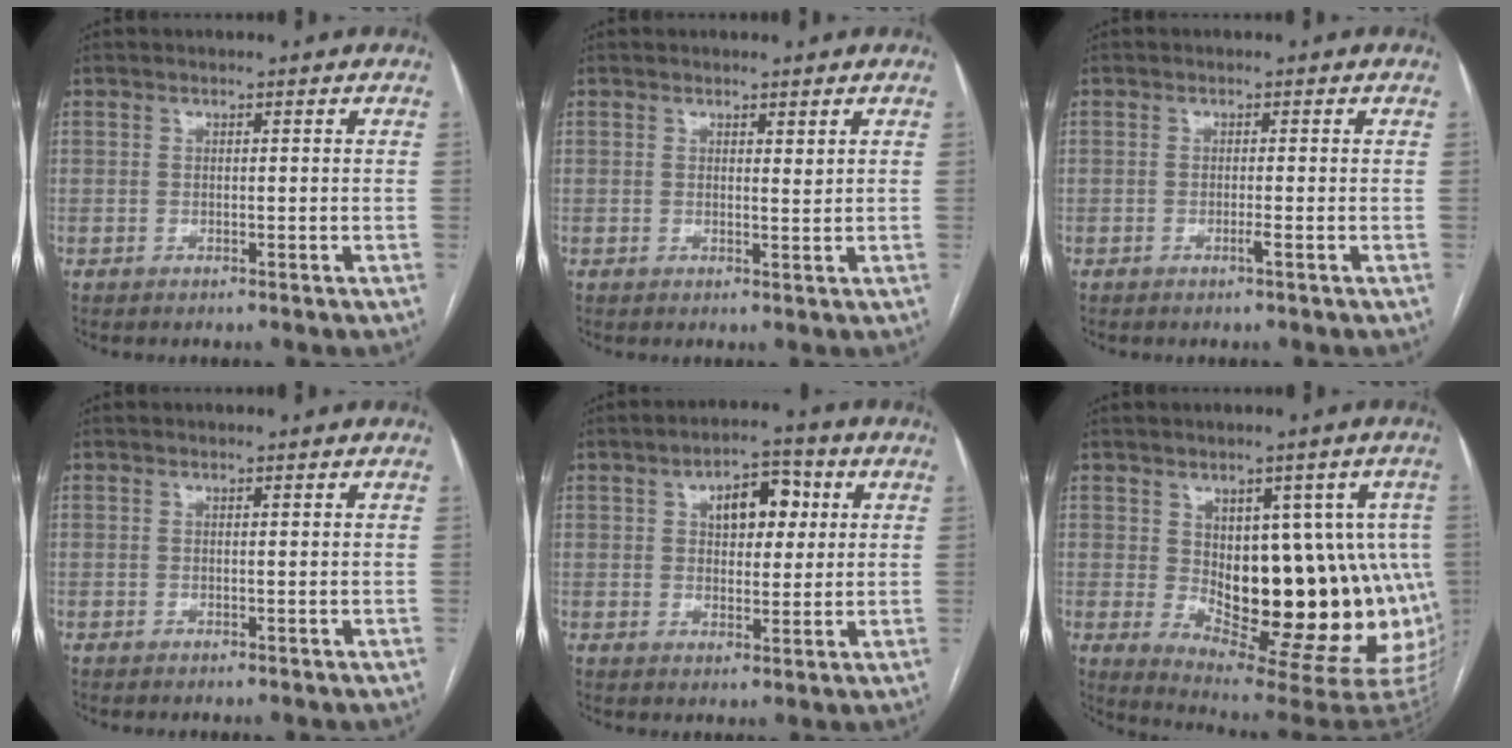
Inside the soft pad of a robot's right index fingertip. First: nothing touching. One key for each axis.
{"total": 1.1, "fx": 0.8, "fy": 0.3, "fz": 0.8, "tx": -0.010, "ty": -0.008, "tz": 0.013}
{"total": 0.7, "fx": -0.4, "fy": -0.2, "fz": 0.6, "tx": -0.009, "ty": 0.000, "tz": -0.007}
{"total": 0.0}
{"total": 7.6, "fx": 2.3, "fy": 4.0, "fz": 6.0, "tx": -0.083, "ty": 0.022, "tz": 0.037}
{"total": 19.2, "fx": -0.1, "fy": 8.5, "fz": 17.2, "tx": -0.162, "ty": 0.010, "tz": 0.024}